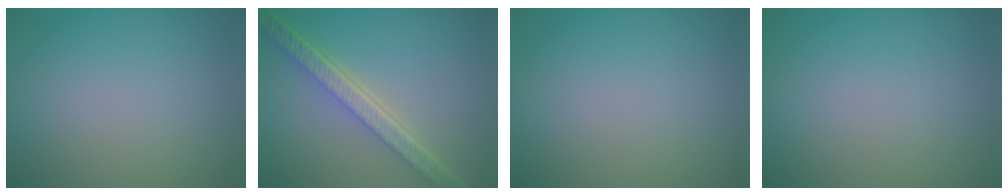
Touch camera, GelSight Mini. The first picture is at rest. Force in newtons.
{"total": 5.6, "press": 4.3, "slide": 3.7}
{"total": 0.0}
{"total": 0.0}